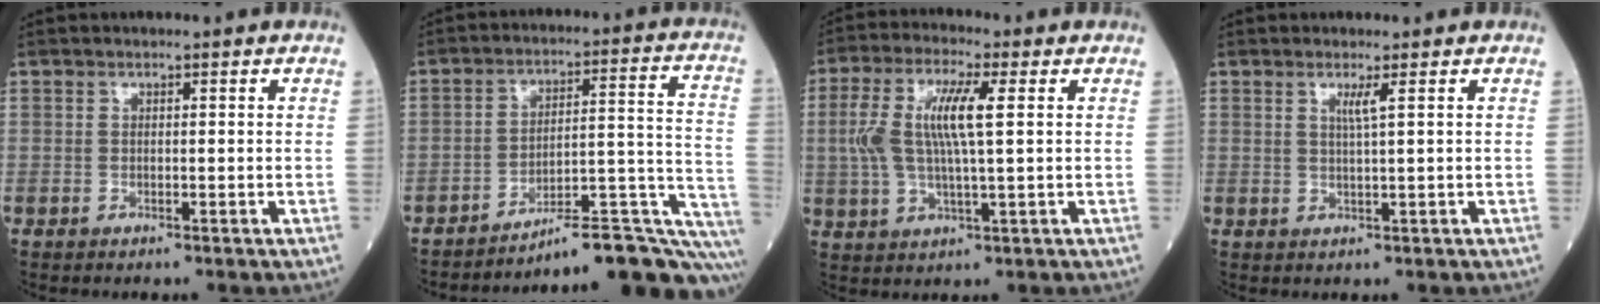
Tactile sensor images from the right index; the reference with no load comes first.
{"total": 19.1, "force": [-17.3, 0.1, 8.1], "torque": [-0.036, 0.044, -0.237]}
{"total": 9.3, "force": [1.5, 2.0, 9.0], "torque": [-0.201, 0.016, 0.029]}
{"total": 1.8, "force": [0.8, -0.5, 1.6], "torque": [-0.033, -0.006, 0.016]}